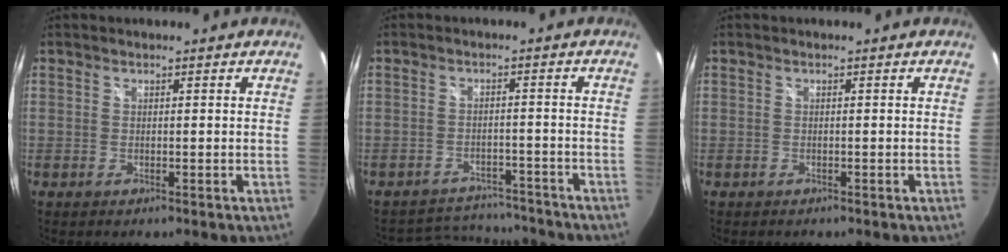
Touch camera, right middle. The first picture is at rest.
{"total": 10.5, "force": [-9.8, 3.3, 1.7], "torque": [-0.047, 0.018, -0.131]}
{"total": 0.6, "force": [-0.5, 0.3, 0.0], "torque": [-0.003, -0.002, -0.008]}